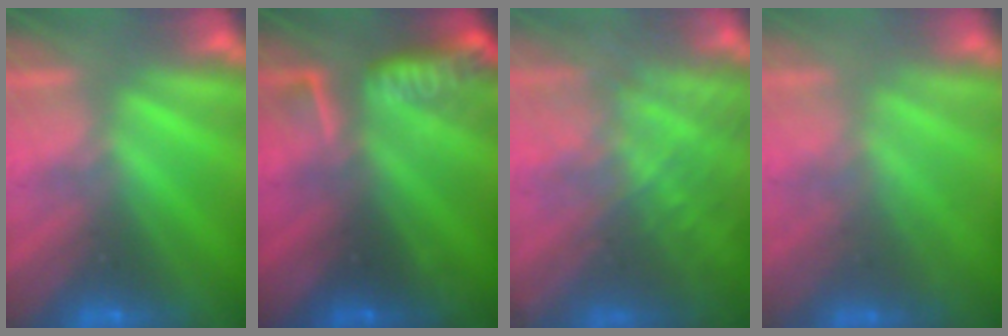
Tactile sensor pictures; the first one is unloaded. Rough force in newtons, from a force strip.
{"total": 8.6}
{"total": 8.0}
{"total": 2.4}